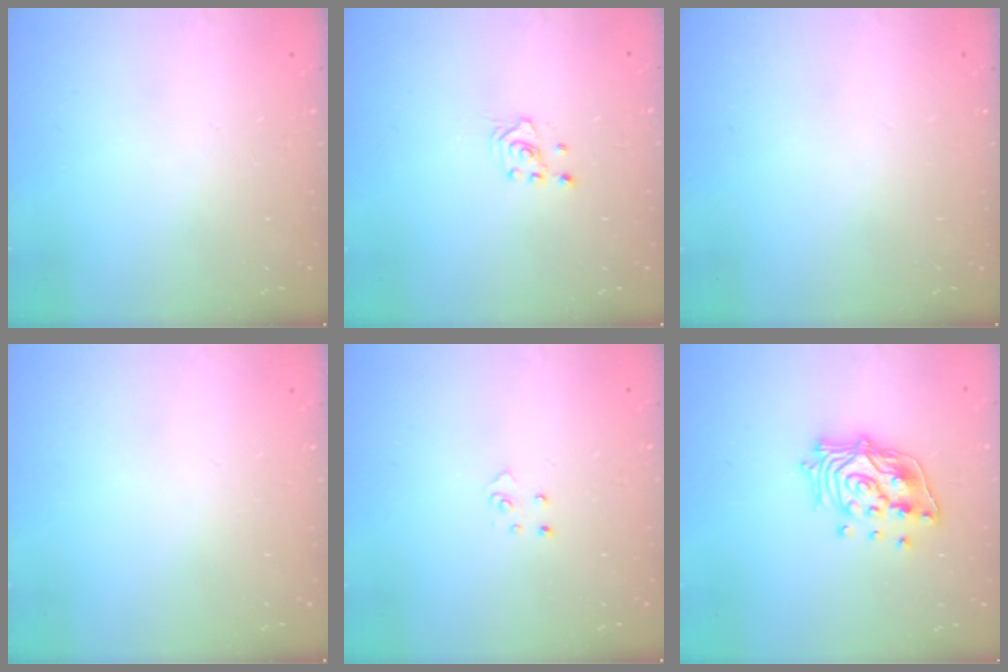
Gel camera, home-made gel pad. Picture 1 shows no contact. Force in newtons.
{"total": 1.6, "press": 1.5, "slide": 0.2}
{"total": 0.0}
{"total": 0.0}
{"total": 2.6, "press": 2.6, "slide": 0.3}
{"total": 14.9, "press": 14.8, "slide": 2.2}